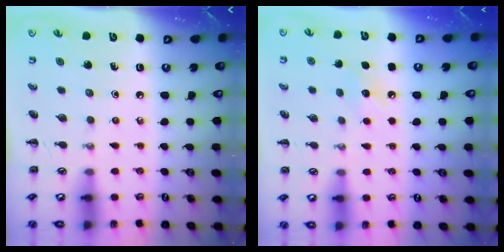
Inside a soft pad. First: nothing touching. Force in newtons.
{"total": 7.1, "press": 6.8, "slide": 1.9}